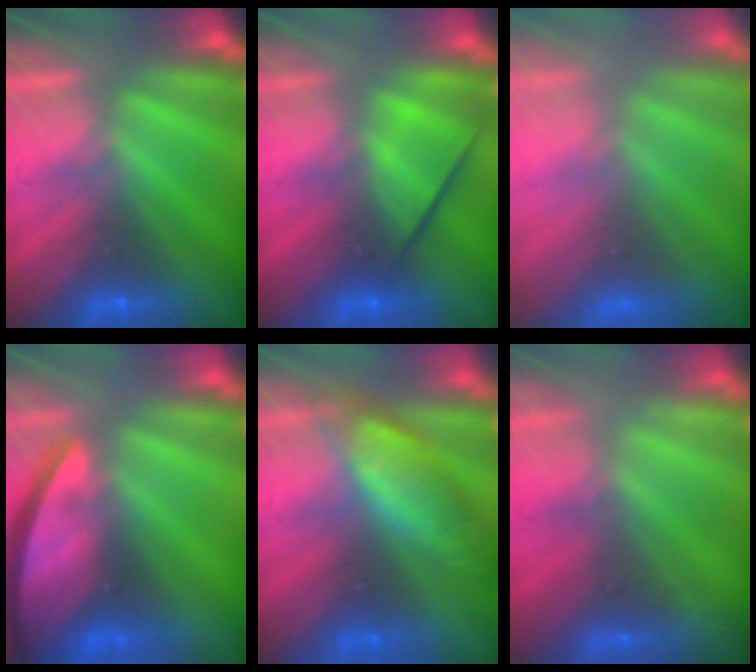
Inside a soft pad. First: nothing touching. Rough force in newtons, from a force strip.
{"total": 2.5}
{"total": 9.6}
{"total": 6.7}
{"total": 7.4}
{"total": 2.1}